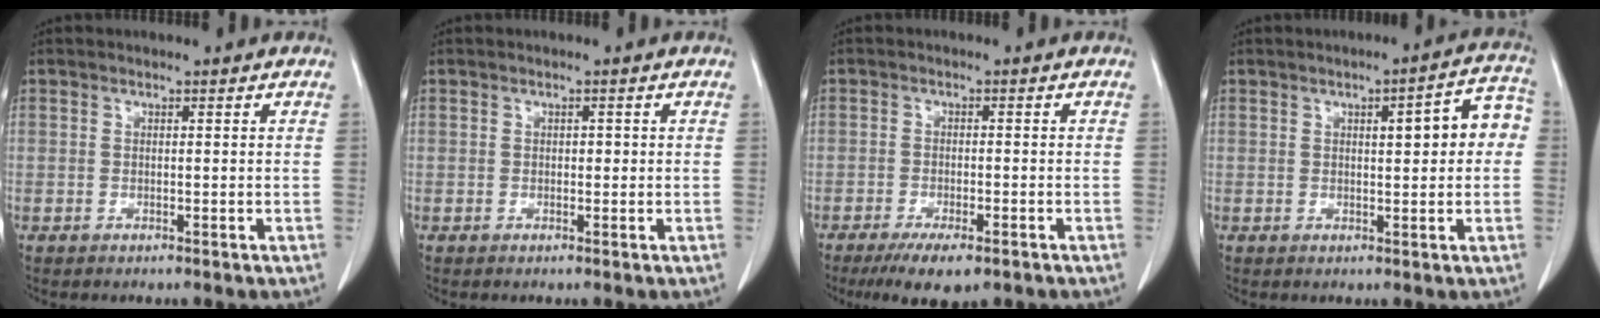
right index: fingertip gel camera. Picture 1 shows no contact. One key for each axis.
{"total": 0.7, "fx": 0.0, "fy": 0.5, "fz": 0.5, "tx": -0.004, "ty": 0.002, "tz": 0.000}
{"total": 6.7, "fx": -4.5, "fy": 1.9, "fz": 4.5, "tx": -0.071, "ty": -0.013, "tz": -0.068}
{"total": 7.2, "fx": 1.0, "fy": 1.7, "fz": 6.9, "tx": -0.085, "ty": 0.025, "tz": 0.010}